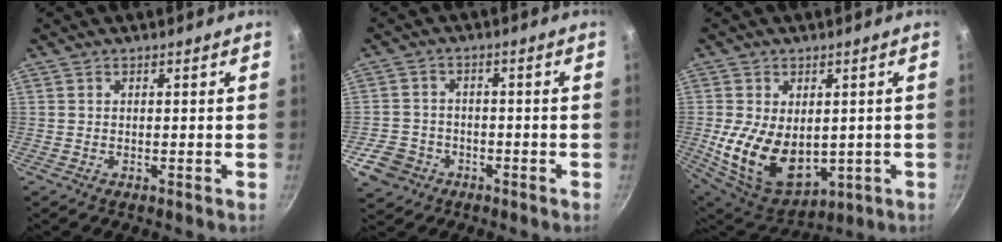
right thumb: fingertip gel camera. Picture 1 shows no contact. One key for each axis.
{"total": 7.0, "fx": -3.3, "fy": 5.7, "fz": 2.4, "tx": -0.037, "ty": 0.030, "tz": -0.055}
{"total": 16.0, "fx": -0.7, "fy": 10.5, "fz": 12.1, "tx": -0.204, "ty": -0.024, "tz": 0.018}